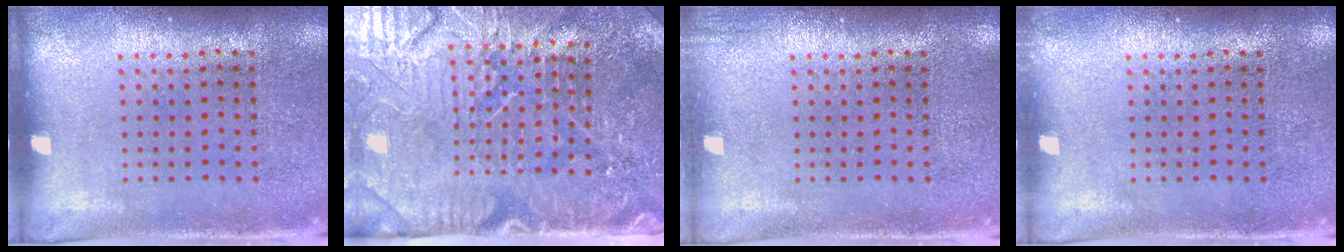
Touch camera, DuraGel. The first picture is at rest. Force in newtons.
{"total": 5.0, "press": 4.5, "slide": 2.2}
{"total": 0.8, "press": 0.7, "slide": 0.1}
{"total": 0.5, "press": 0.5, "slide": 0.2}